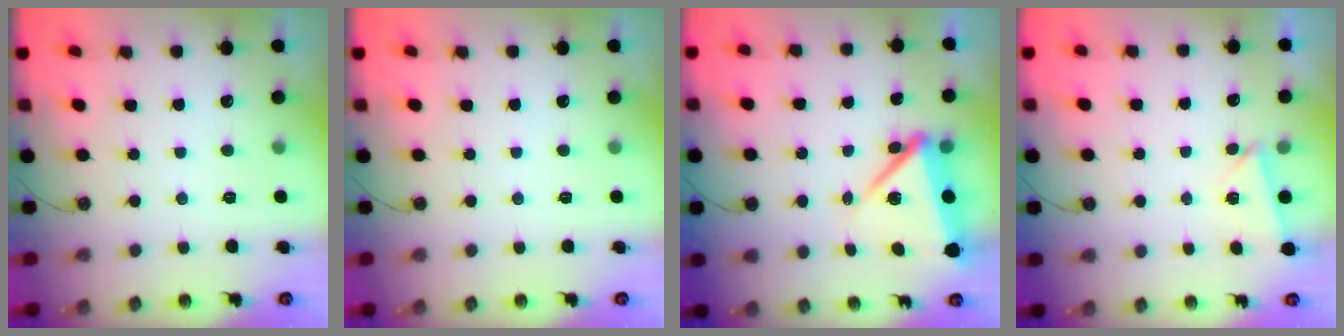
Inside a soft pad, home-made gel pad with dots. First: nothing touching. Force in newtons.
{"total": 0.0}
{"total": 9.4, "press": 9.3, "slide": 1.4}
{"total": 2.0, "press": 1.7, "slide": 1.0}